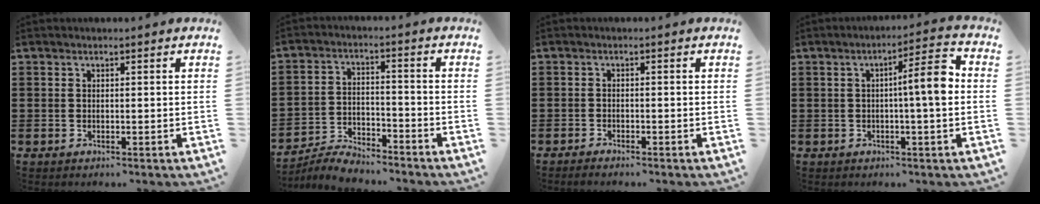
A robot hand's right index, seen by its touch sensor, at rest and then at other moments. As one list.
[{"total": 5.5, "force": [-5.4, 0.7, 0.8], "torque": [-0.021, 0.009, -0.108]}, {"total": 1.1, "force": [-1.1, 0.1, 0.1], "torque": [-0.005, 0.000, -0.022]}, {"total": 6.6, "force": [0.2, 0.6, 6.6], "torque": [-0.105, -0.005, -0.006]}]